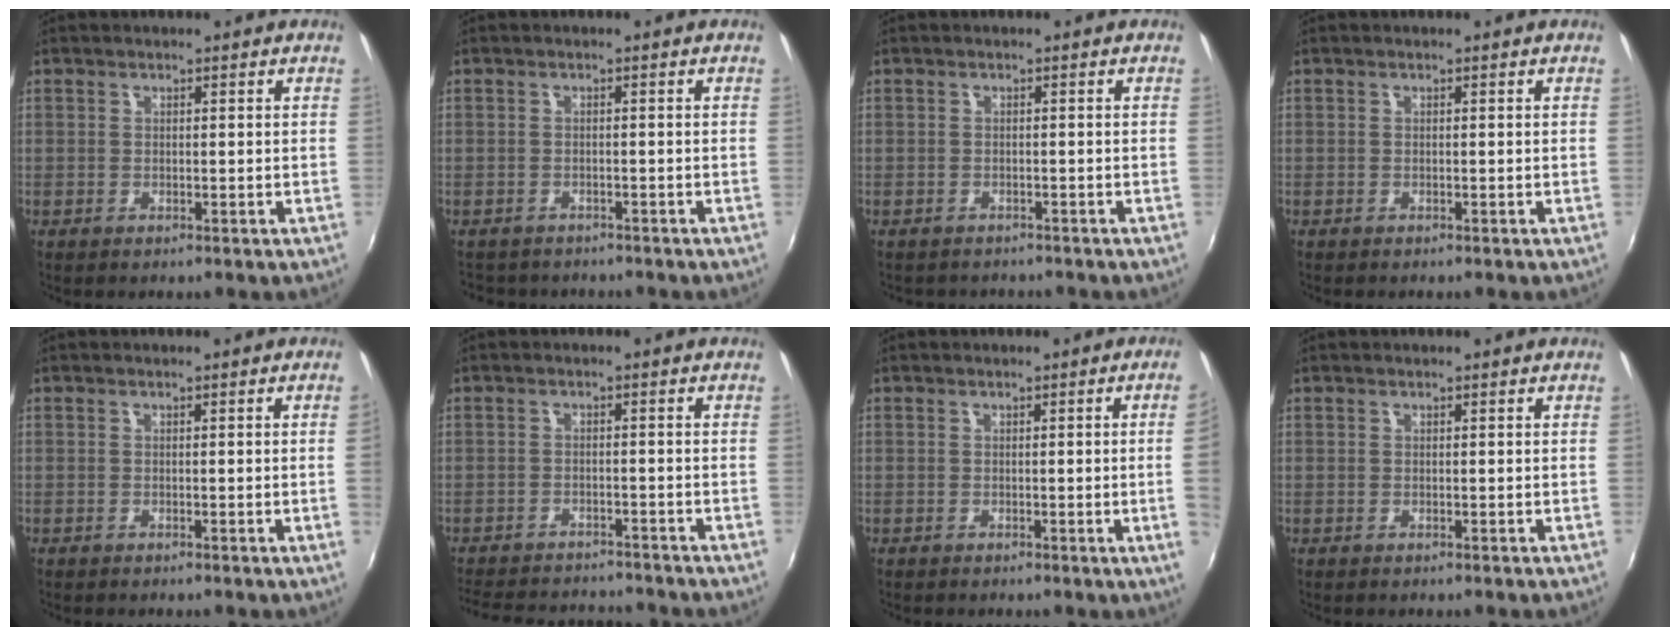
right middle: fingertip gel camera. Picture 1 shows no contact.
{"total": 4.3, "force": [-3.7, 1.9, 0.9], "torque": [-0.026, -0.012, -0.056]}
{"total": 2.7, "force": [-2.5, 1.0, 0.5], "torque": [-0.016, -0.011, -0.033]}
{"total": 0.0}
{"total": 1.0, "force": [0.0, -0.6, 0.7], "torque": [-0.003, -0.008, 0.000]}
{"total": 12.9, "force": [-11.7, 3.5, 4.2], "torque": [-0.105, 0.003, -0.174]}
{"total": 3.6, "force": [0.1, -1.9, 3.0], "torque": [-0.045, -0.011, 0.006]}
{"total": 0.0}